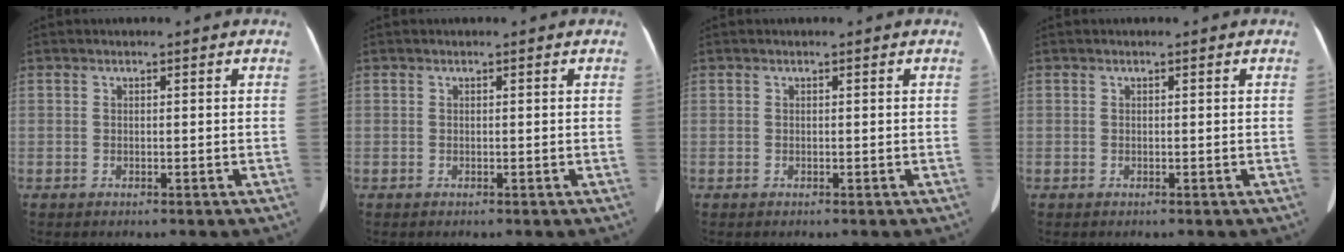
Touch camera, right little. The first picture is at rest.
{"total": 0.0}
{"total": 0.0}
{"total": 0.0}